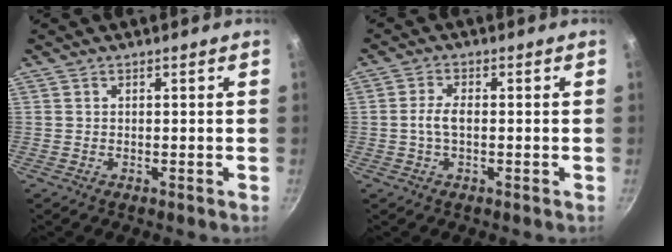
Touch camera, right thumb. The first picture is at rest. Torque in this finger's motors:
{"motor_torque": [0.03, -0.20, 0.97, 0.19, 0.03]}